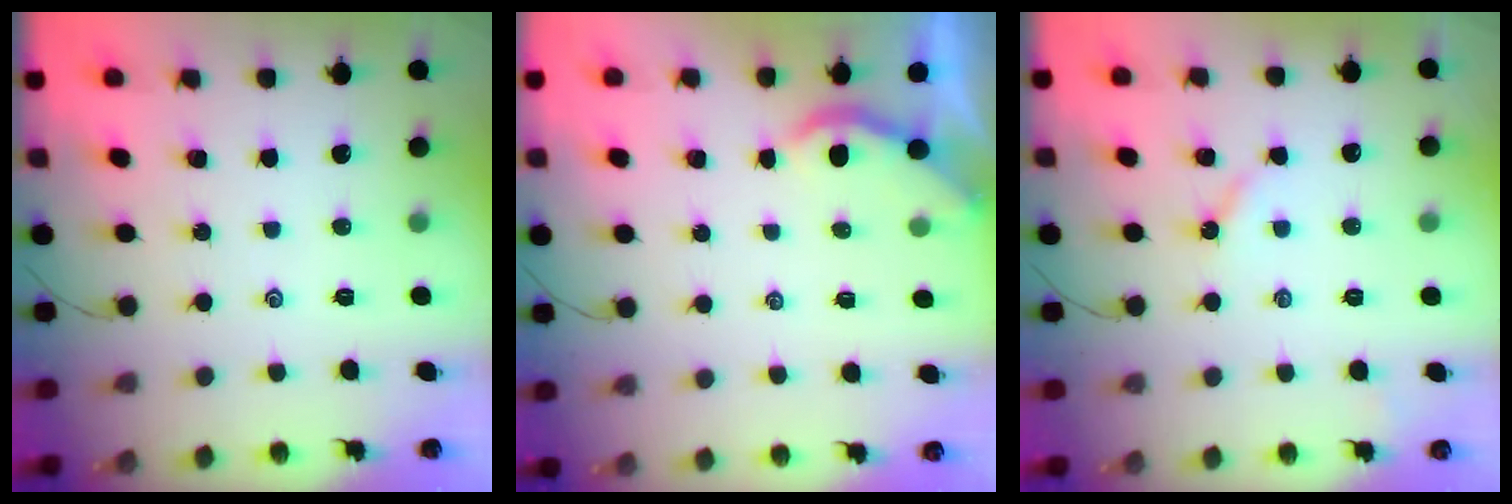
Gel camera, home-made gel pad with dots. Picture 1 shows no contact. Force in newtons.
{"total": 2.2, "press": 2.2, "slide": 0.1}
{"total": 2.3, "press": 2.3, "slide": 0.3}